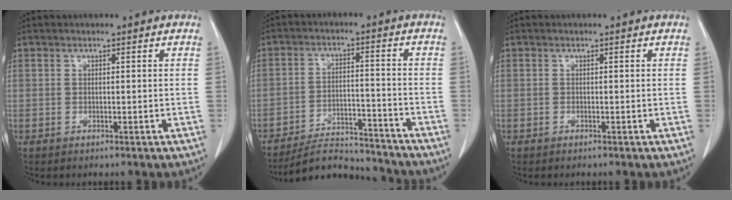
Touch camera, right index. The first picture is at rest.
{"total": 9.9, "force": [-9.8, 1.6, 0.8], "torque": [-0.006, 0.015, -0.155]}
{"total": 0.0}